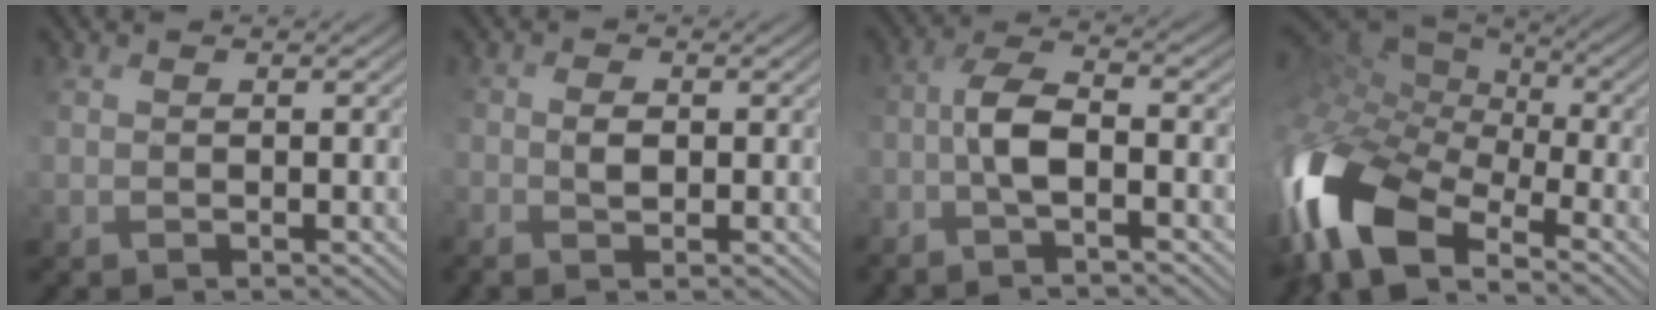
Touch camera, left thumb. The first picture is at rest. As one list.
[{"total": 2.4, "force": [-0.5, 1.3, 1.9], "torque": [-0.040, 0.001, -0.011]}, {"total": 5.5, "force": [-2.2, 1.6, 4.8], "torque": [-0.094, 0.008, -0.054]}, {"total": 15.5, "force": [-6.3, 8.1, 11.6], "torque": [-0.298, -0.022, -0.118]}]